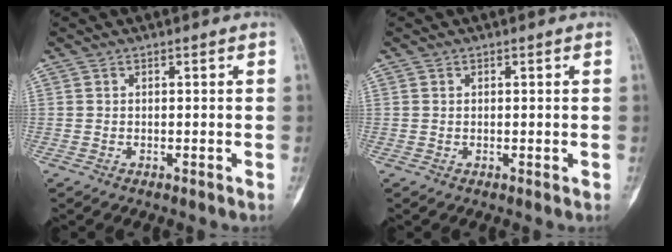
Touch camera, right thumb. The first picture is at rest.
{"total": 0.0}